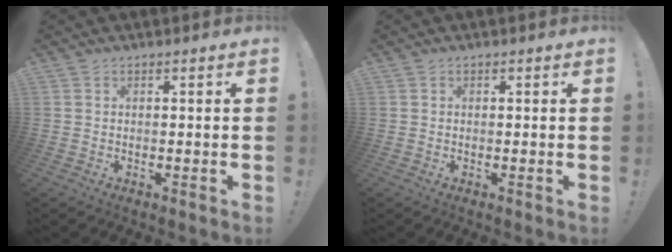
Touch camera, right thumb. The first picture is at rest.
{"total": 0.0}